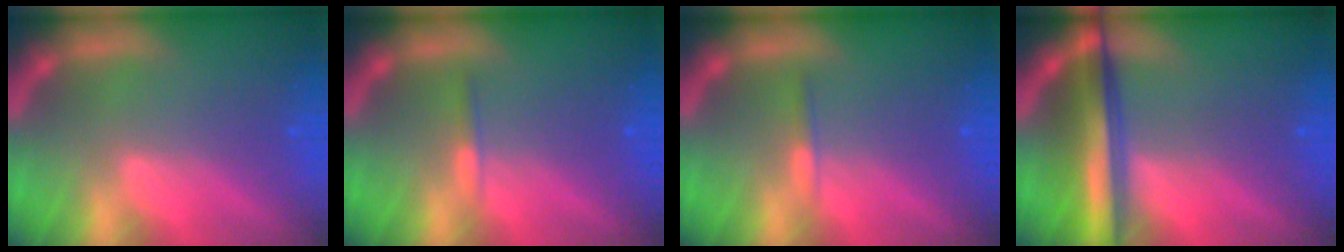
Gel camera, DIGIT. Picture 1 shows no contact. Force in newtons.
{"total": 0.9}
{"total": 0.9}
{"total": 7.1}